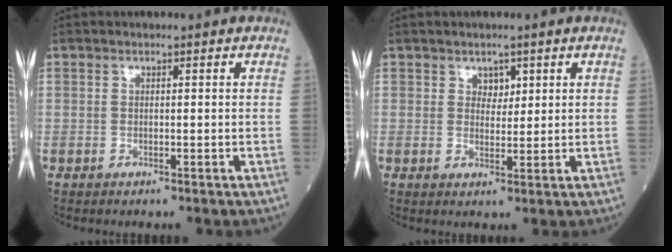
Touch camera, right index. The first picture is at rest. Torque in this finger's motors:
{"motor_torque": [-0.10, 0.17, -0.07, -0.01]}